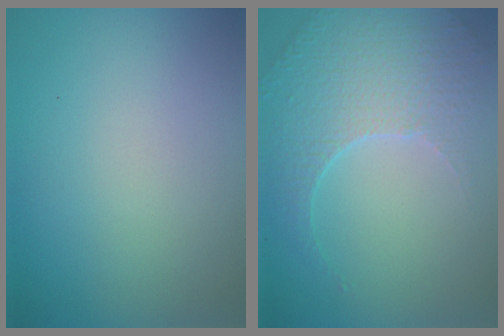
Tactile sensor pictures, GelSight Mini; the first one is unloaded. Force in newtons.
{"total": 4.6, "press": 3.5, "slide": 2.9}